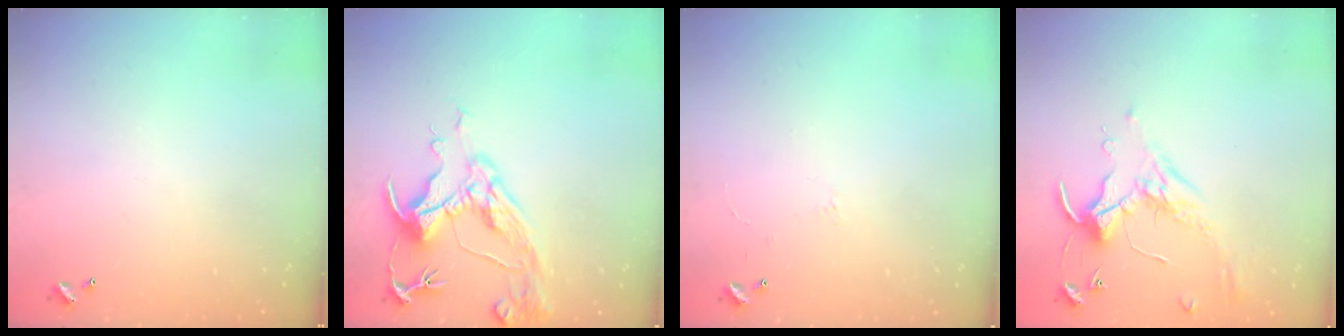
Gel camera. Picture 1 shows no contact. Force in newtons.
{"total": 8.7, "press": 8.5, "slide": 1.4}
{"total": 1.8, "press": 1.7, "slide": 0.4}
{"total": 0.7, "press": 0.6, "slide": 0.4}